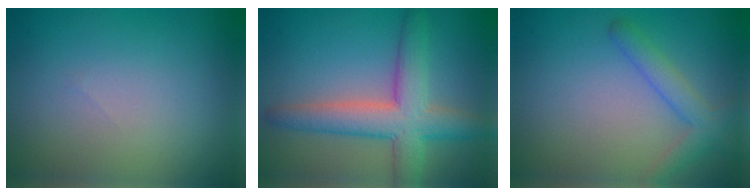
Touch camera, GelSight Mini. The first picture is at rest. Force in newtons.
{"total": 6.1, "press": 6.1, "slide": 0.3}
{"total": 2.3, "press": 2.3, "slide": 0.2}